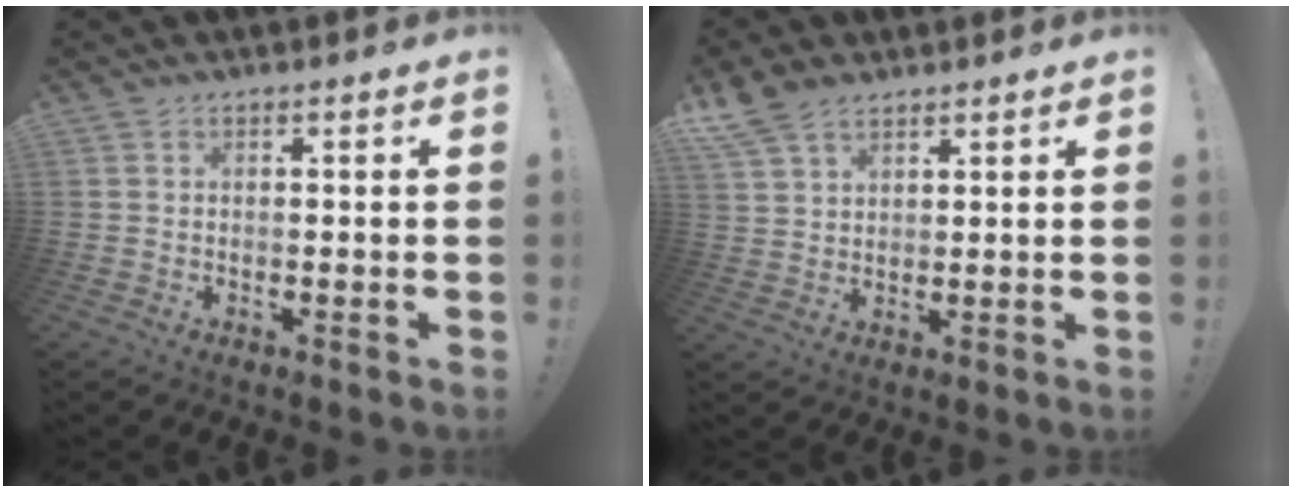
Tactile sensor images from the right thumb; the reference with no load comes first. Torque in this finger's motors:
{"motor_torque": [0.10, 0.13, 0.40, 0.22, 0.01]}